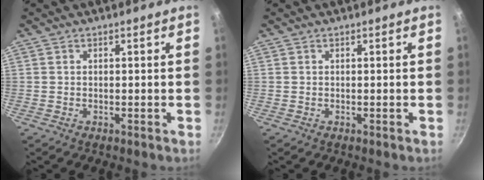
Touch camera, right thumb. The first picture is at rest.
{"total": 0.0}